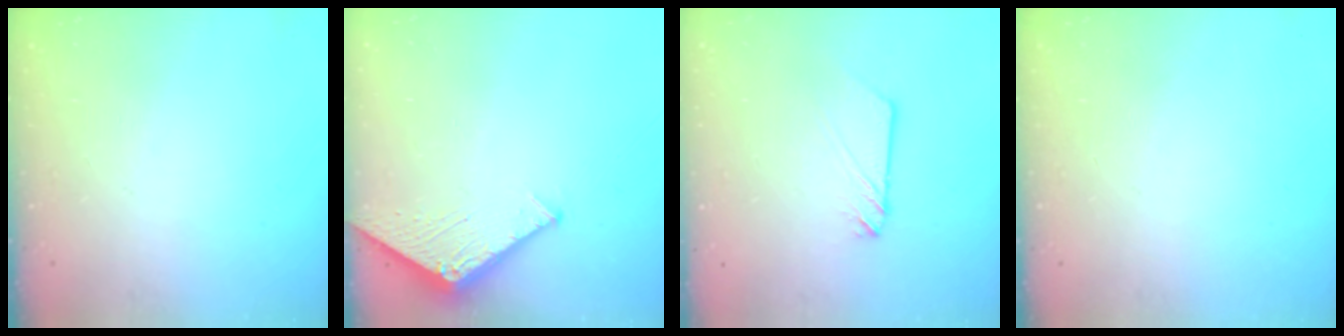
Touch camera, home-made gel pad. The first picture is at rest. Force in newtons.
{"total": 2.9, "press": 2.9, "slide": 0.3}
{"total": 3.0, "press": 3.0, "slide": 0.2}
{"total": 0.0}